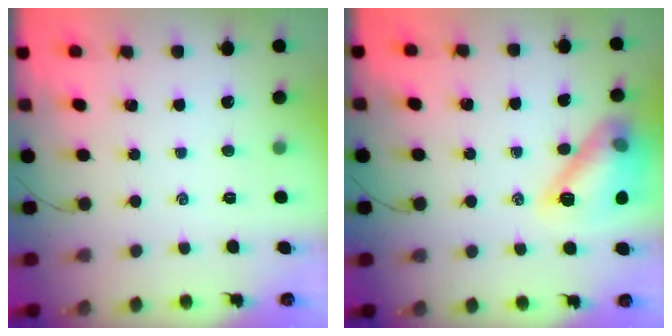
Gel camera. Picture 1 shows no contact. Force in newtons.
{"total": 15.0, "press": 15.0, "slide": 0.1}